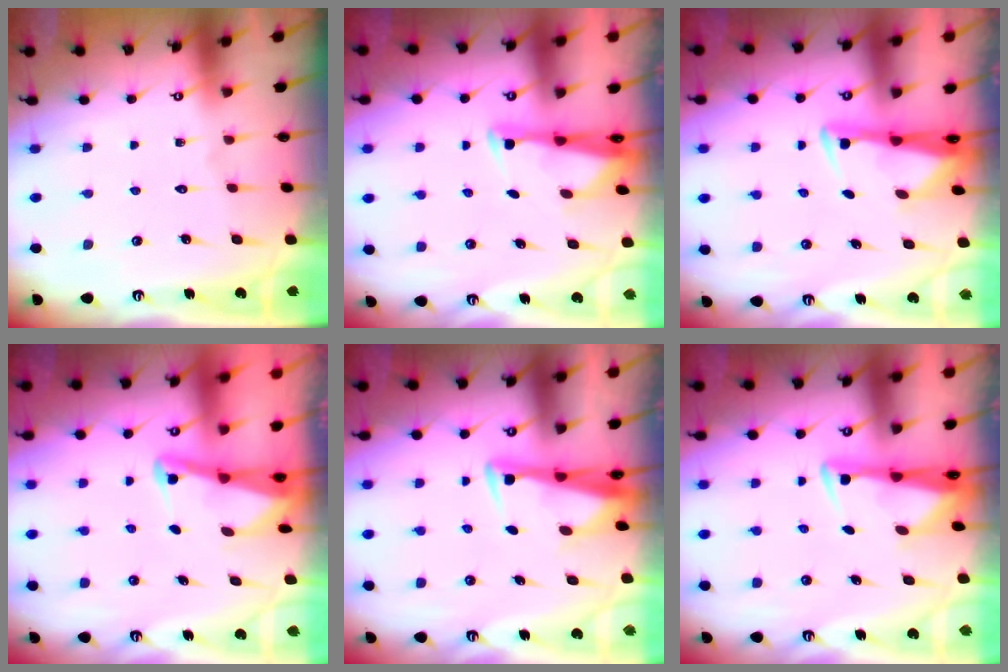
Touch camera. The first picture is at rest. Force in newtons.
{"total": 2.9, "press": 2.8, "slide": 0.8}
{"total": 3.2, "press": 3.0, "slide": 0.9}
{"total": 2.5, "press": 2.5, "slide": 0.6}
{"total": 3.4, "press": 3.3, "slide": 0.9}
{"total": 2.9, "press": 2.8, "slide": 0.9}